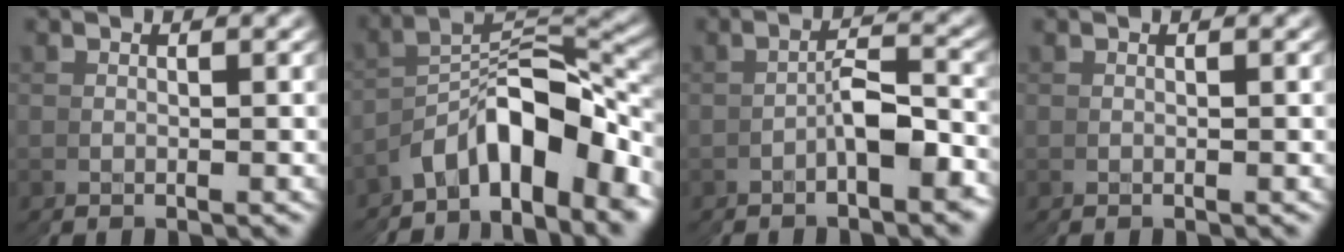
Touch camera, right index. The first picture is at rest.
{"total": 9.1, "force": [-3.5, 4.8, 6.9], "torque": [-0.115, -0.018, -0.043]}
{"total": 2.8, "force": [-1.8, 0.9, 2.0], "torque": [-0.022, -0.001, -0.030]}
{"total": 0.0}